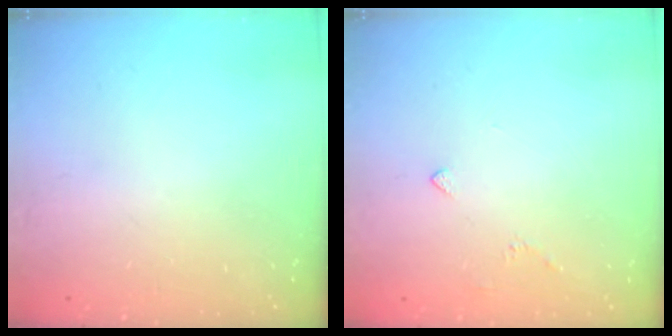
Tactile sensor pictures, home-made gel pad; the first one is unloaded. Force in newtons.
{"total": 2.0, "press": 2.0, "slide": 0.6}